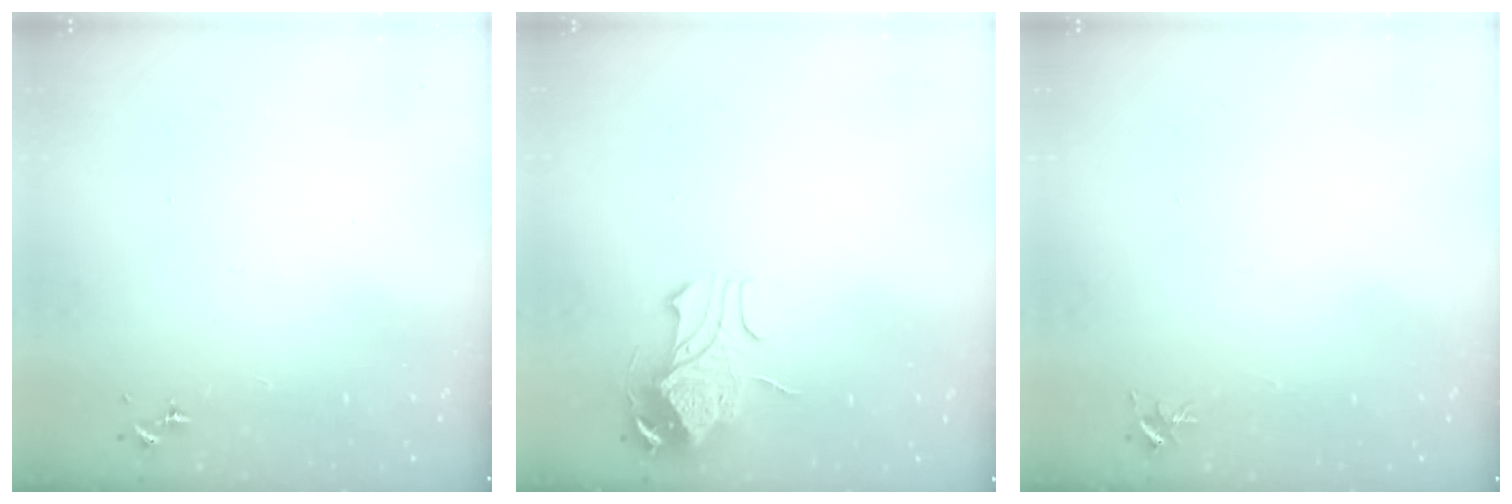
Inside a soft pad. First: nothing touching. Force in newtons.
{"total": 9.6, "press": 9.6, "slide": 1.1}
{"total": 3.5, "press": 3.5, "slide": 0.3}